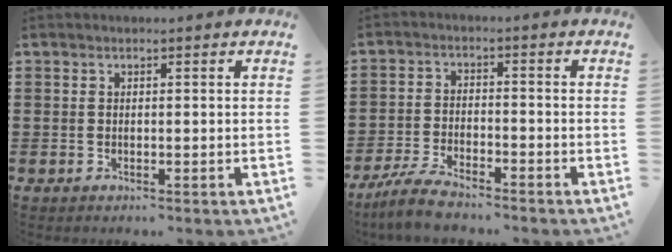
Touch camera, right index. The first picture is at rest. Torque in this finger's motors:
{"motor_torque": [1.03, 1.11, 0.32, 0.06]}